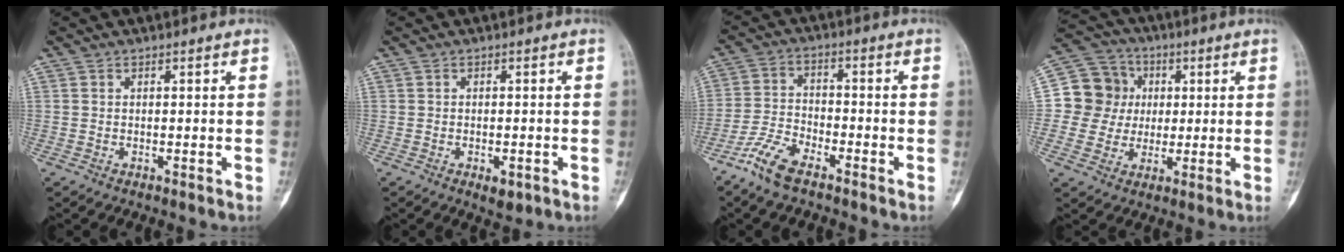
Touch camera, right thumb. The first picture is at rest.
{"total": 2.5, "force": [-1.1, 1.2, 1.8], "torque": [-0.018, 0.003, -0.009]}
{"total": 7.5, "force": [-5.5, 2.6, 4.5], "torque": [-0.102, 0.017, -0.114]}
{"total": 10.9, "force": [1.2, 10.5, 2.8], "torque": [-0.013, 0.015, 0.015]}